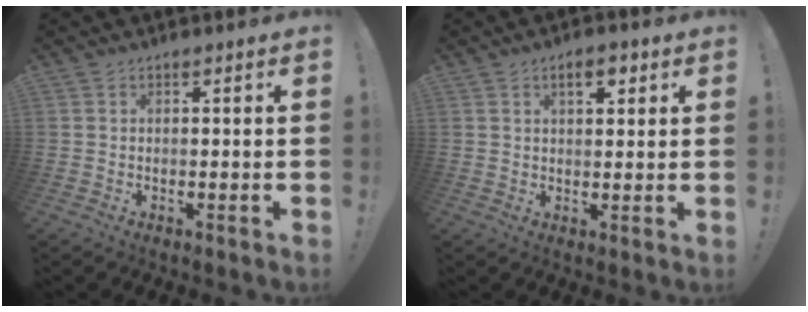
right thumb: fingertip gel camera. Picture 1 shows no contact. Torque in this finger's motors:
{"motor_torque": [0.29, 1.34, 0.48, 0.32, 0.02]}